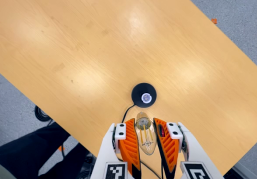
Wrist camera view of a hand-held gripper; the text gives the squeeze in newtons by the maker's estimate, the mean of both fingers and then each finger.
{"total": 19.2, "left": 21.3, "right": 17.1}